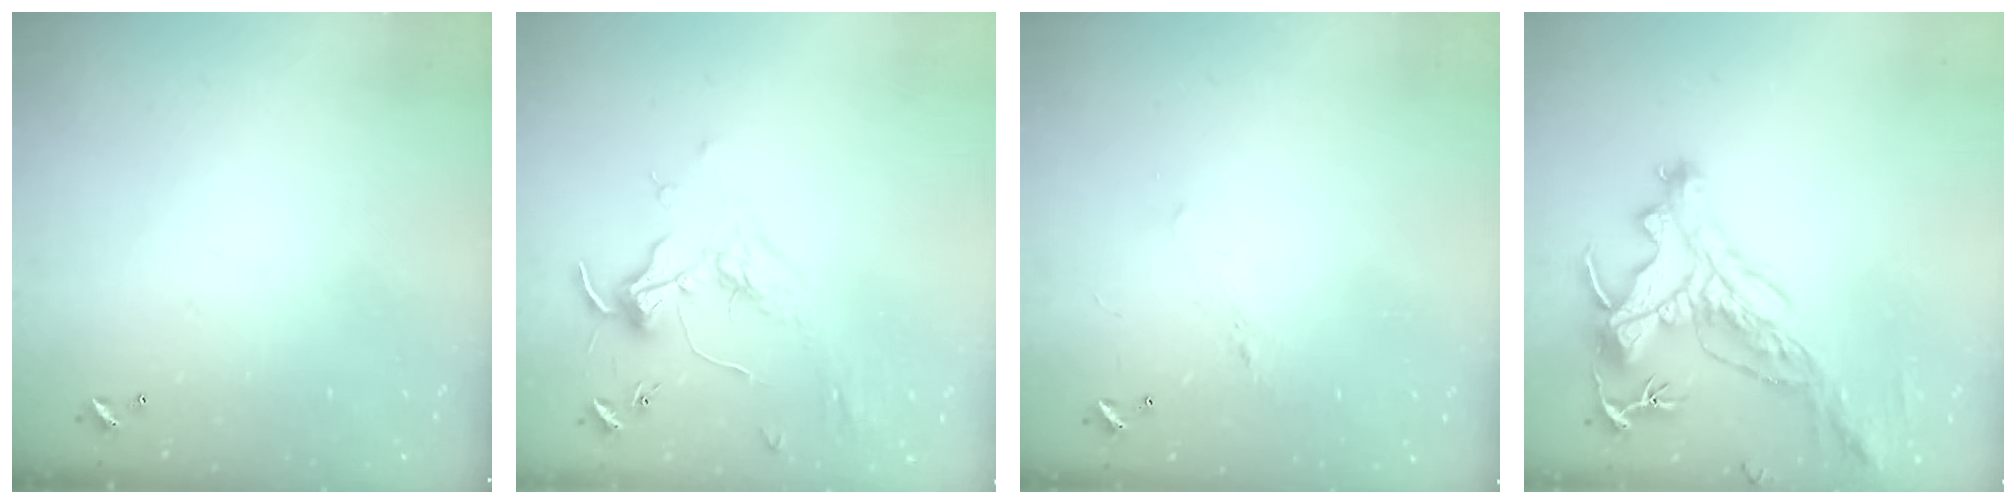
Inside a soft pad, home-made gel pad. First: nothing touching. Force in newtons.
{"total": 1.7, "press": 1.5, "slide": 0.9}
{"total": 0.7, "press": 0.2, "slide": 0.6}
{"total": 3.7, "press": 3.4, "slide": 1.5}